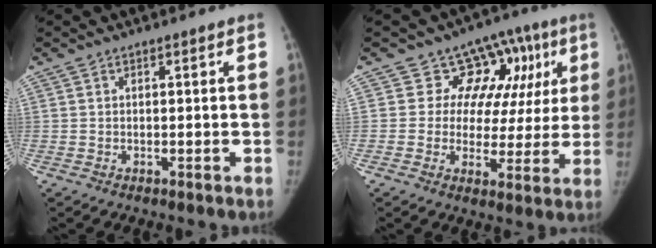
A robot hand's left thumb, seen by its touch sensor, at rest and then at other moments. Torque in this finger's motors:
{"motor_torque": [-0.22, 0.32, 0.16, 0.16, -0.11]}